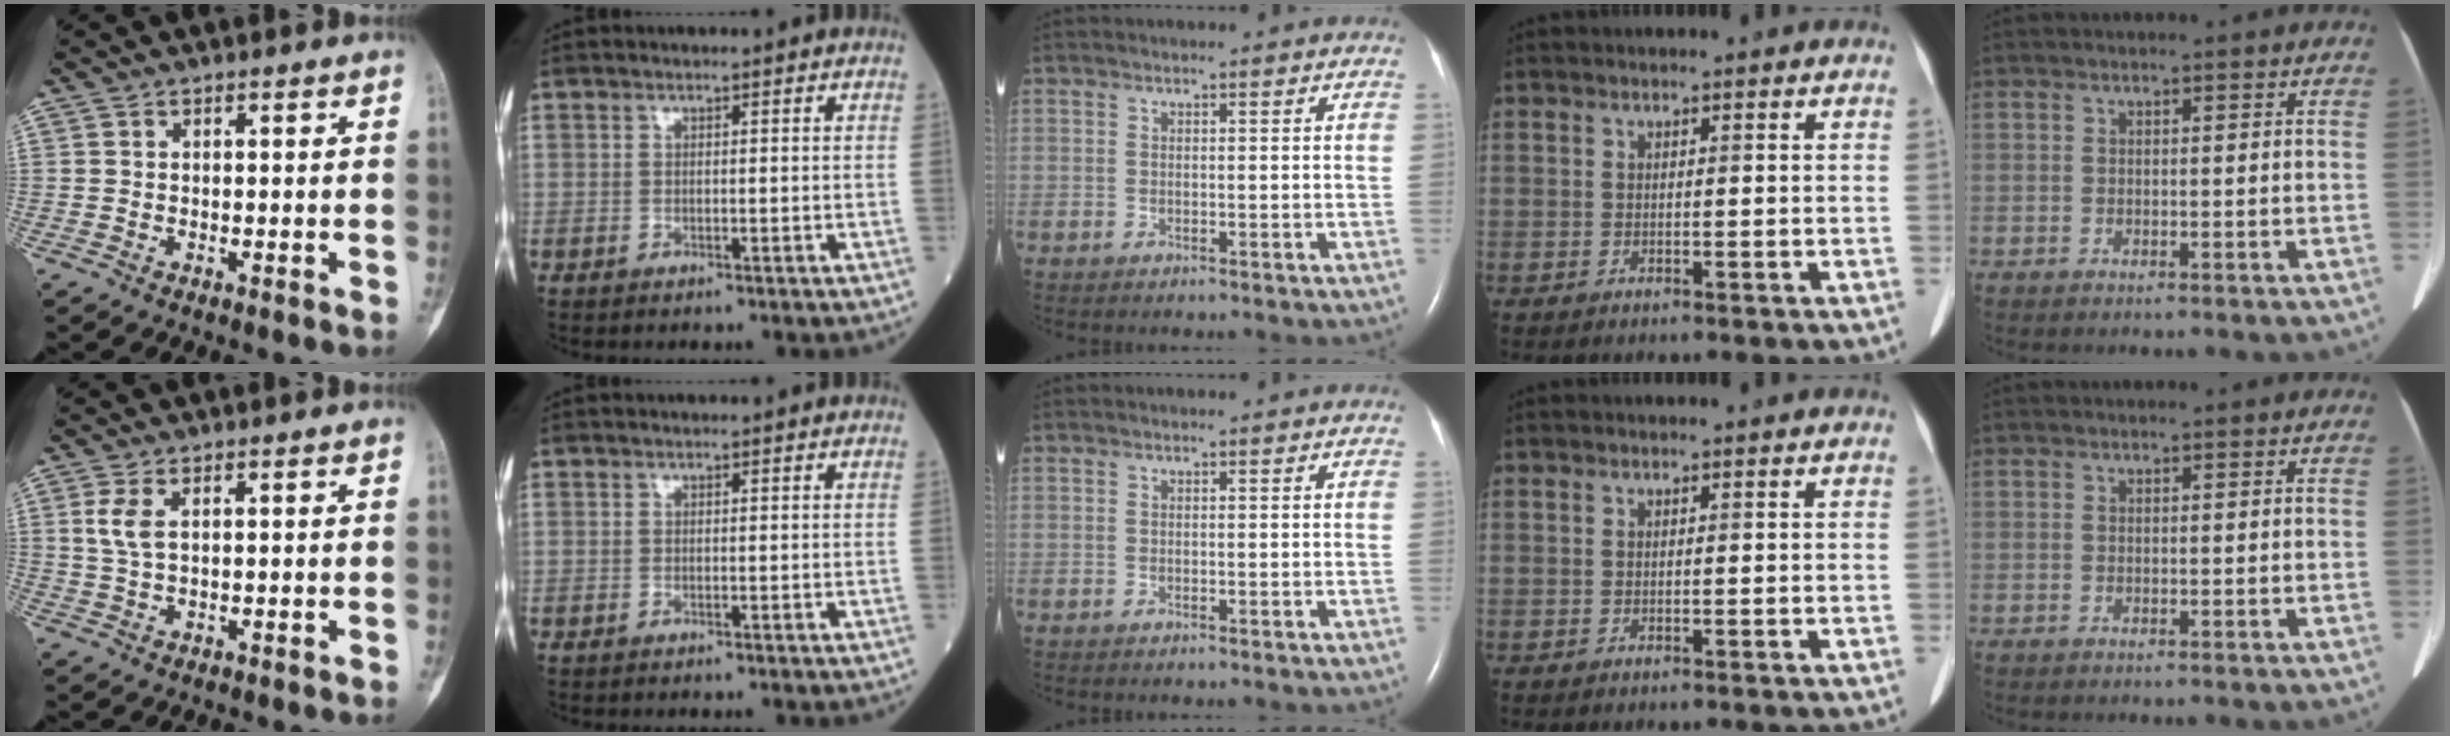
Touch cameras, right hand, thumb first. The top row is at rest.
{"thumb": {"total": 3.7, "force": [1.0, 1.7, 3.1], "torque": [-0.079, 0.004, 0.026]}}